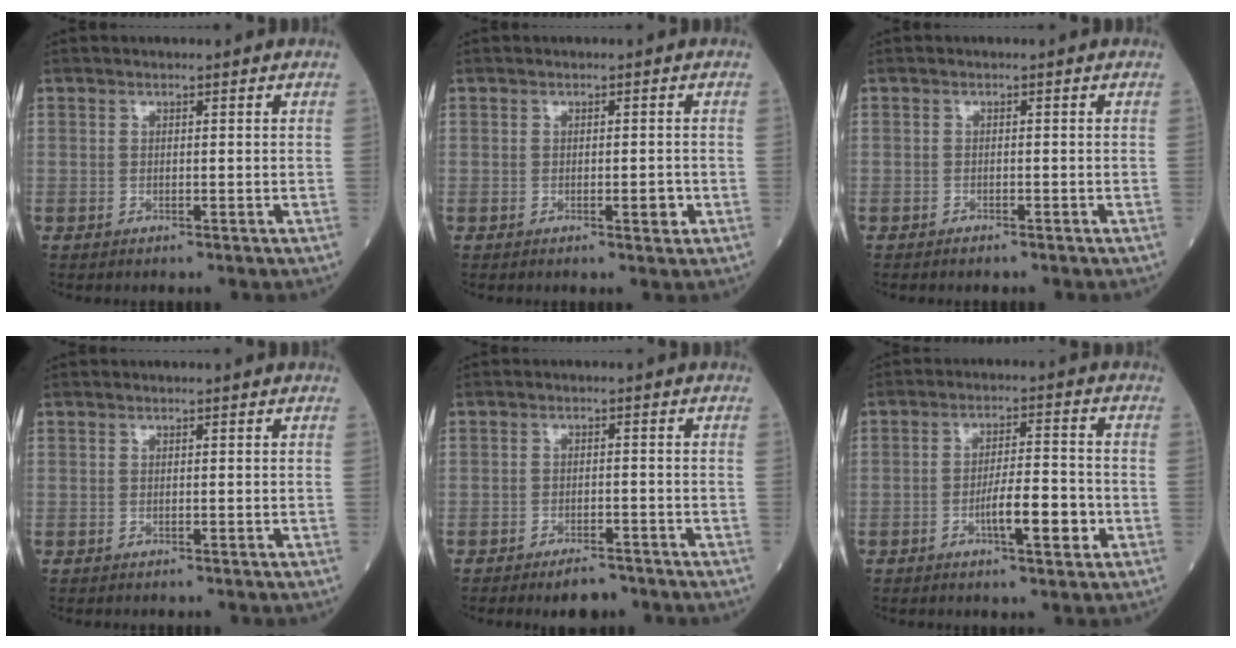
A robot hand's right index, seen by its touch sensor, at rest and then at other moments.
{"total": 1.7, "force": [-0.6, 0.5, 1.5], "torque": [-0.019, -0.001, -0.006]}
{"total": 0.7, "force": [-0.6, 0.2, 0.2], "torque": [-0.007, -0.001, -0.011]}
{"total": 0.0}
{"total": 3.8, "force": [-3.1, 1.3, 1.9], "torque": [-0.028, 0.000, -0.044]}
{"total": 7.0, "force": [-2.5, 1.3, 6.4], "torque": [-0.106, 0.003, -0.039]}